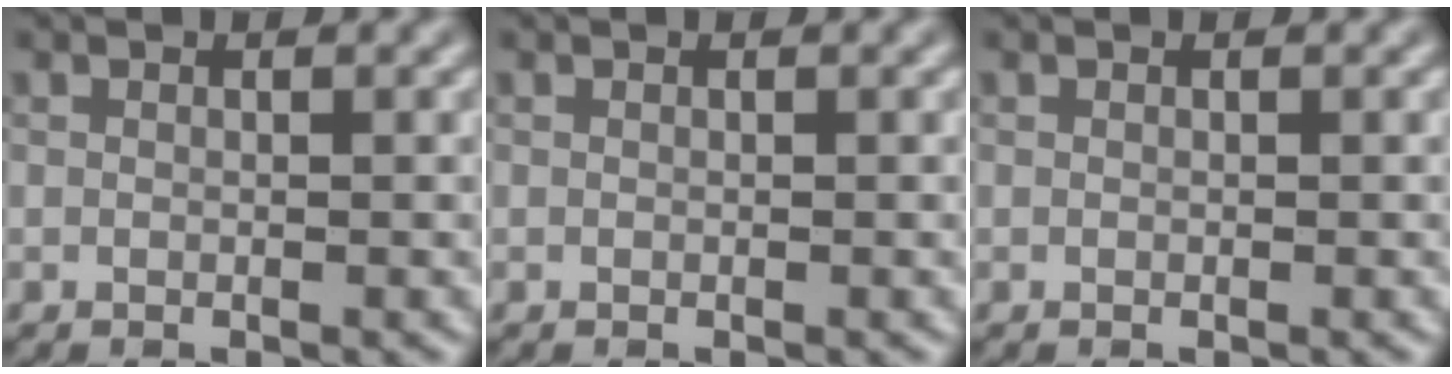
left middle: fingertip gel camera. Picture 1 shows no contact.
{"total": 0.0}
{"total": 0.0}